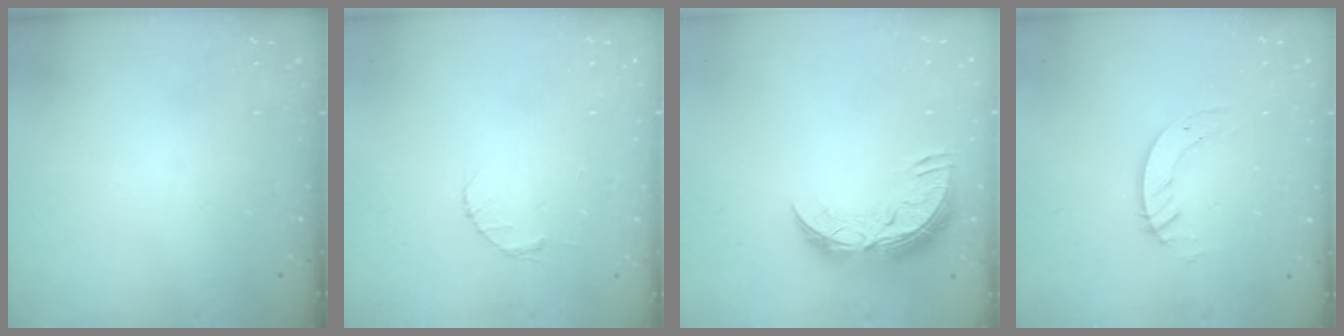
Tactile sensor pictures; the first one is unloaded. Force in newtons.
{"total": 2.6, "press": 2.6, "slide": 0.3}
{"total": 11.2, "press": 11.2, "slide": 0.7}
{"total": 3.4, "press": 3.4, "slide": 0.1}